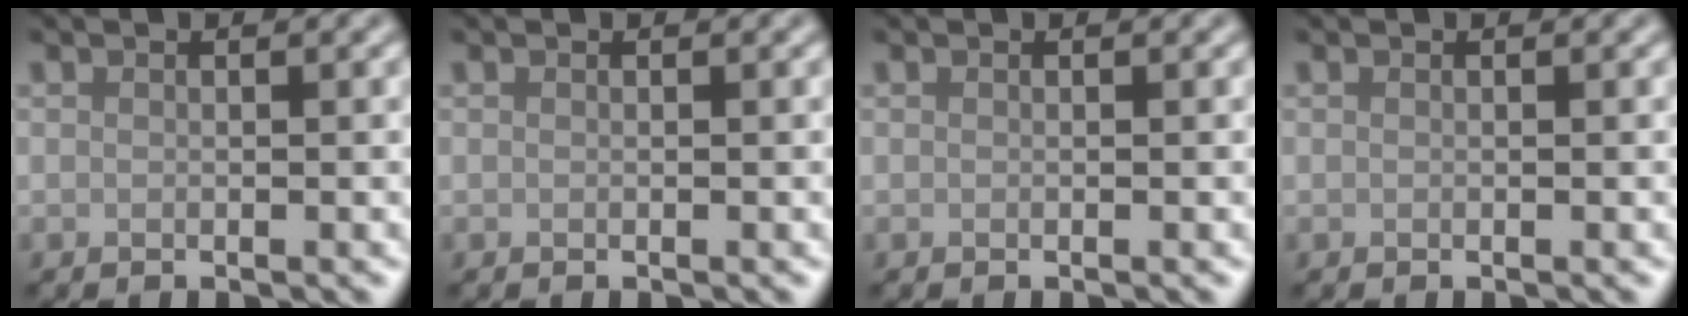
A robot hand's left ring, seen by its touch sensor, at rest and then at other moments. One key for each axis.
{"total": 0.0}
{"total": 0.0}
{"total": 0.0}